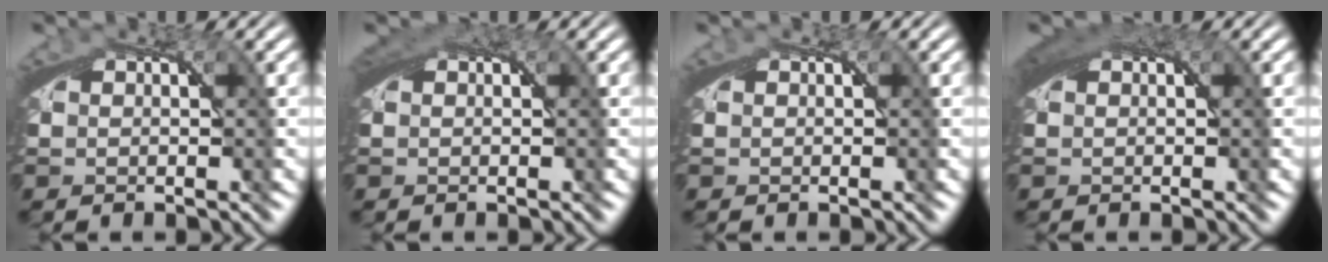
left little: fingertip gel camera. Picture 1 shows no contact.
{"total": 1.5, "force": [0.6, 0.9, 1.0], "torque": [-0.022, -0.001, 0.009]}
{"total": 0.0}
{"total": 2.3, "force": [0.8, 1.2, 1.8], "torque": [-0.037, -0.002, 0.014]}